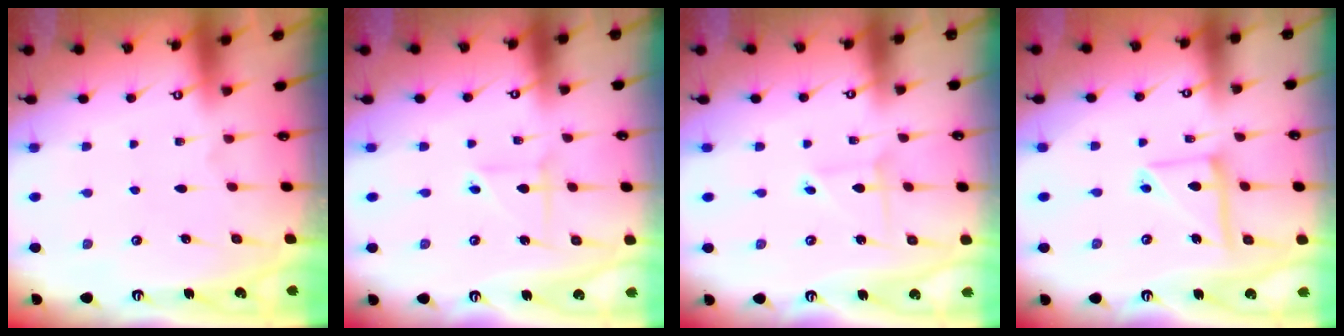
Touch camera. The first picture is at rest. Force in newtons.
{"total": 2.7, "press": 2.7, "slide": 0.3}
{"total": 2.3, "press": 2.3, "slide": 0.0}
{"total": 10.6, "press": 10.6, "slide": 0.9}